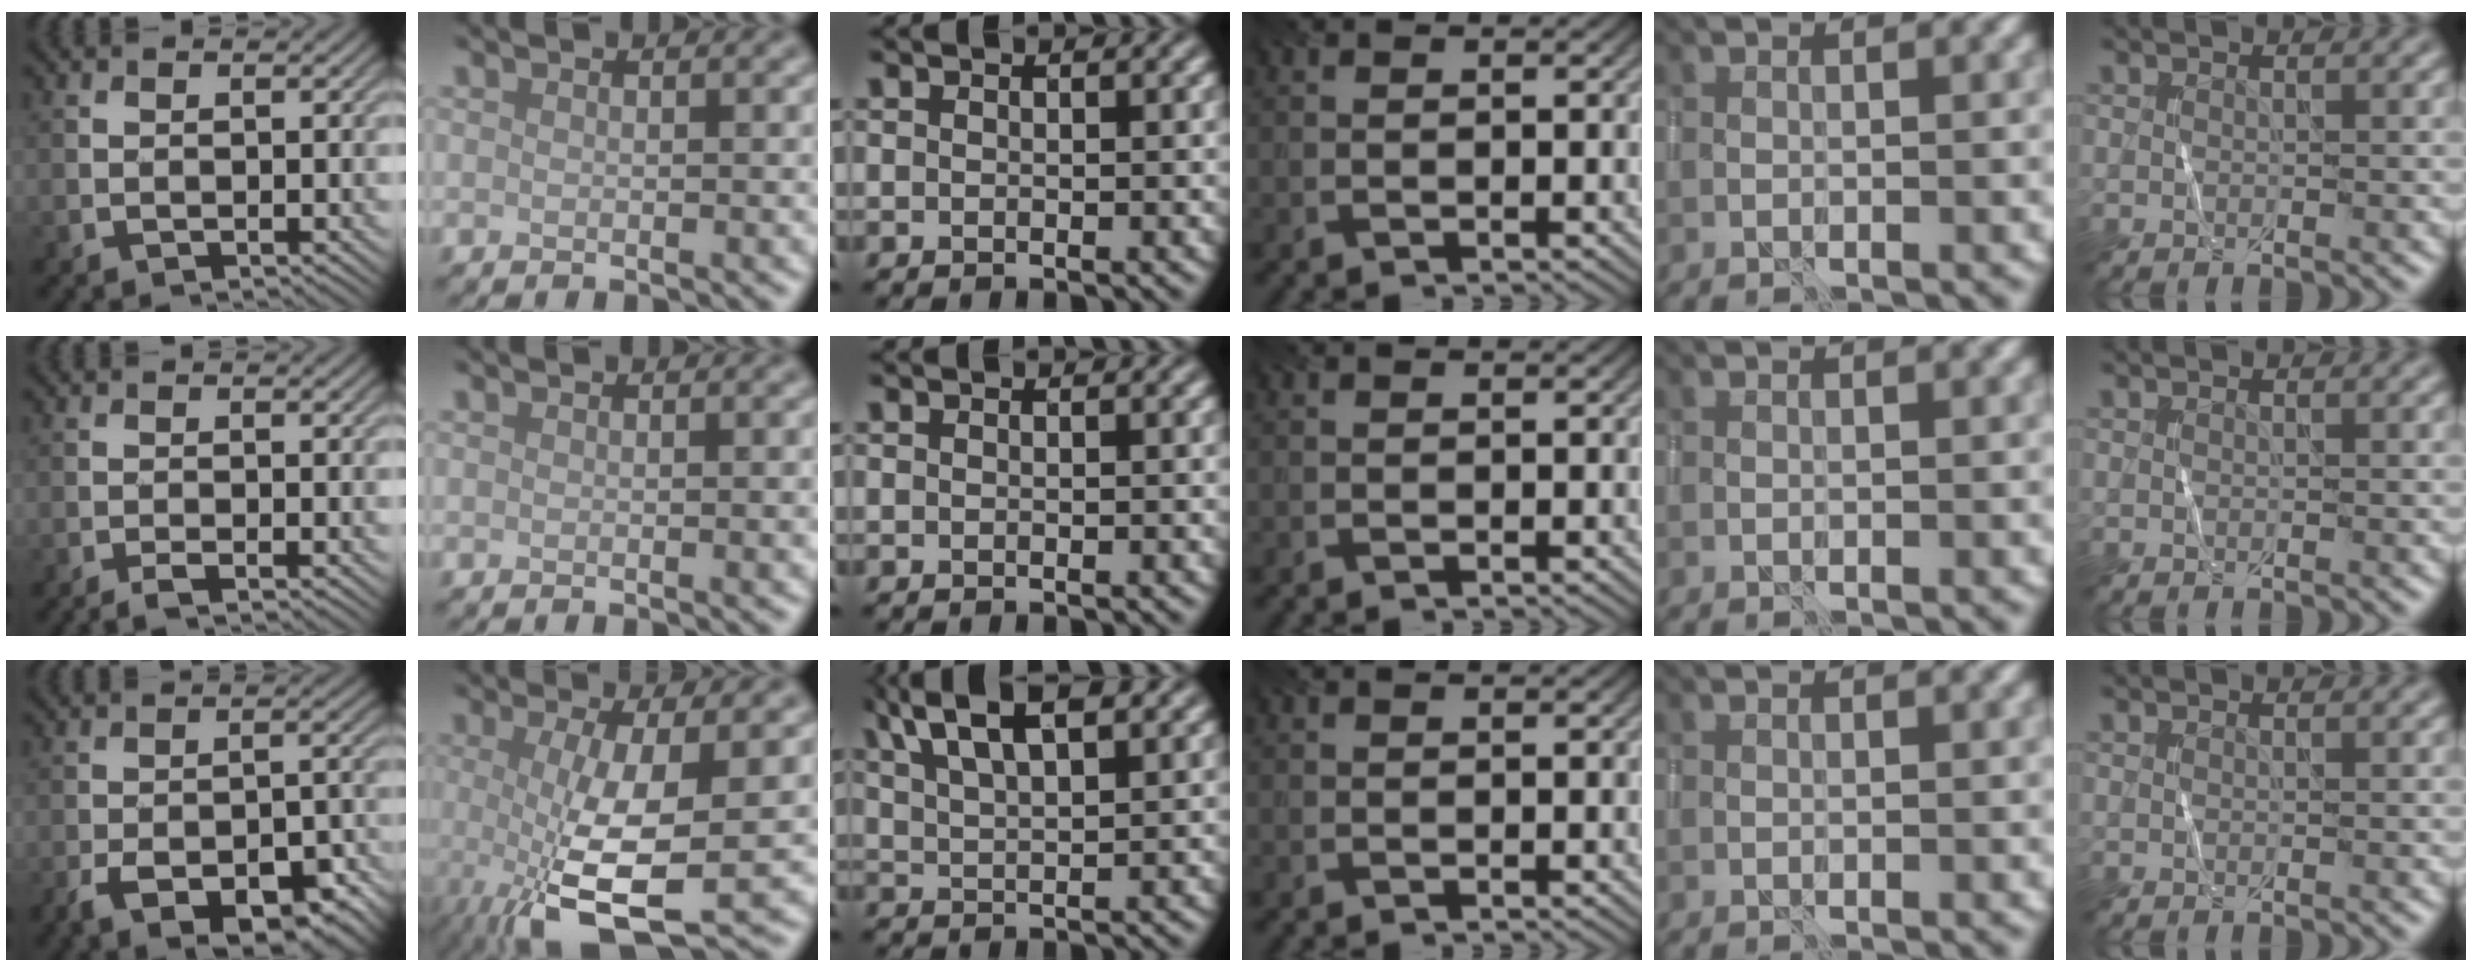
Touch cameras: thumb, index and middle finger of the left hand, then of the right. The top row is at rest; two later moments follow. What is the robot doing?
{"motion": "wrap", "object": "sponge"}